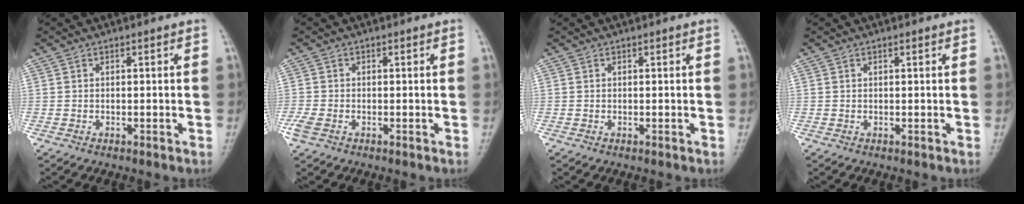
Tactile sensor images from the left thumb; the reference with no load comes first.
{"total": 3.0, "force": [-1.5, 1.9, 1.7], "torque": [-0.049, 0.000, -0.028]}
{"total": 0.0}
{"total": 0.0}